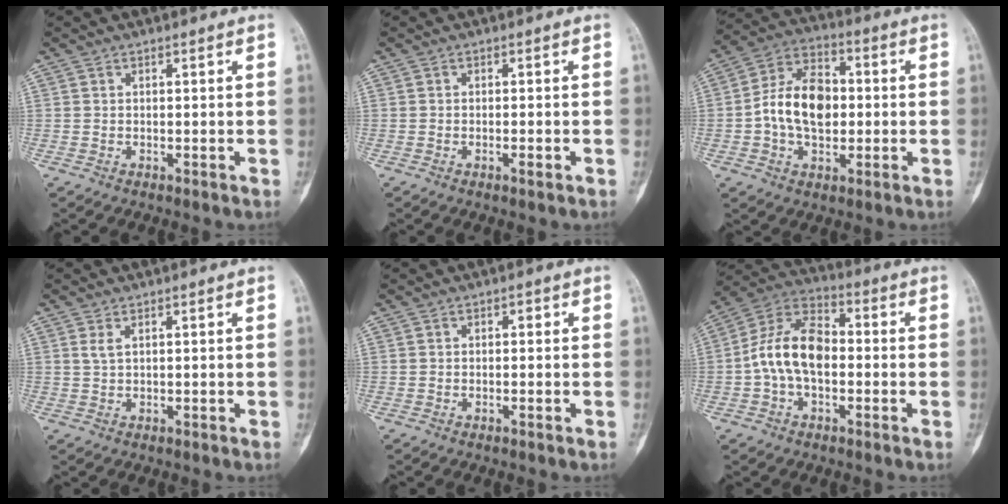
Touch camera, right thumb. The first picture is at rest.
{"total": 1.3, "force": [-0.6, 0.3, 1.1], "torque": [-0.018, 0.001, -0.008]}
{"total": 13.5, "force": [-0.5, 9.0, 10.0], "torque": [-0.159, 0.026, -0.015]}
{"total": 1.3, "force": [0.7, 0.5, 1.0], "torque": [-0.023, 0.007, 0.018]}
{"total": 0.9, "force": [0.0, 0.4, 0.8], "torque": [-0.007, 0.006, -0.001]}
{"total": 12.9, "force": [-1.2, 7.9, 10.1], "torque": [-0.182, 0.039, -0.032]}